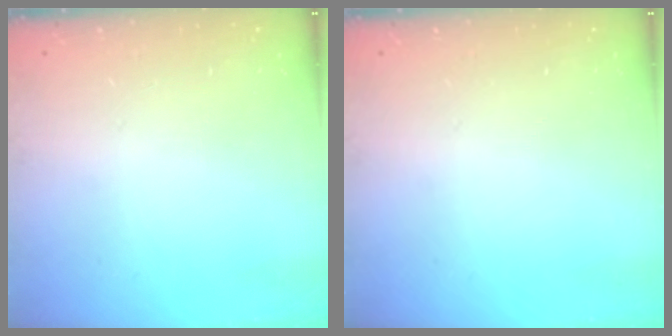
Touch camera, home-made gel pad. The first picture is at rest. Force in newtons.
{"total": 0.0}